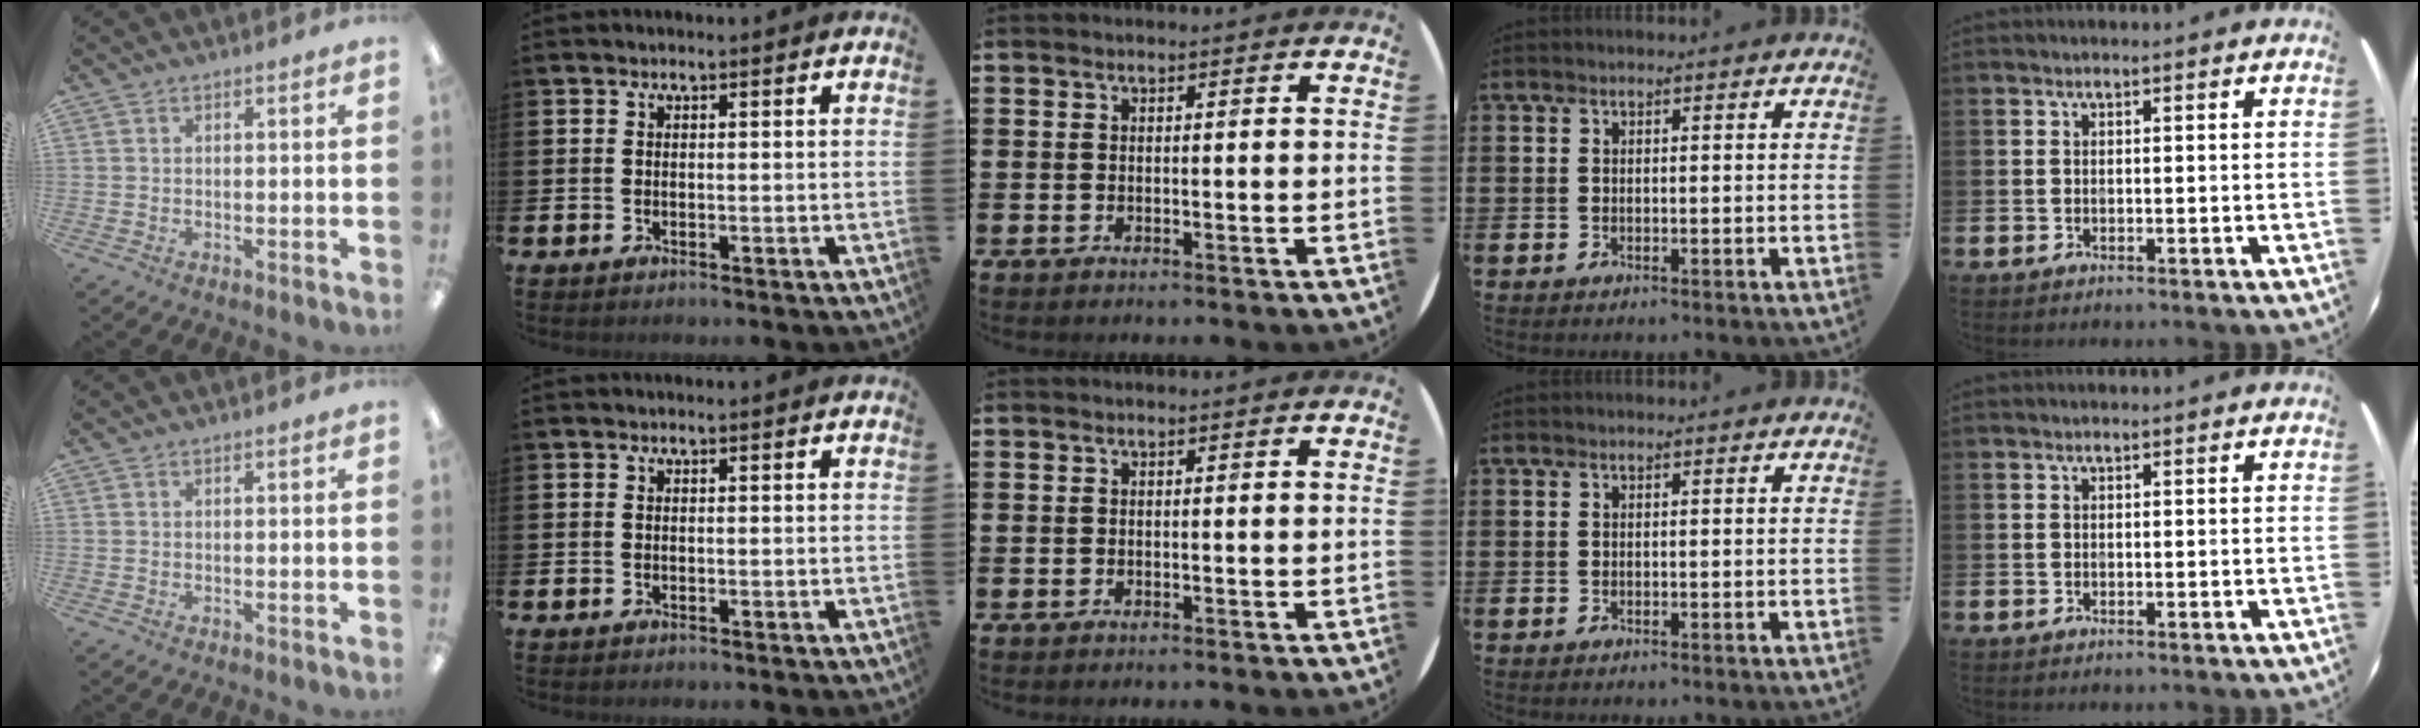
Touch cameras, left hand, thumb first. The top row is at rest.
{}